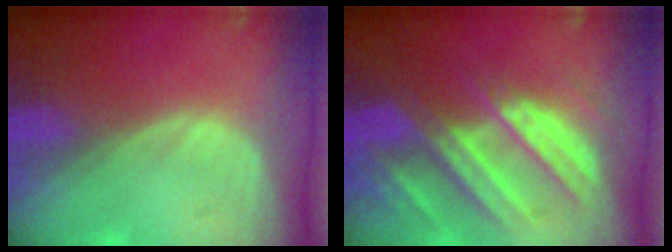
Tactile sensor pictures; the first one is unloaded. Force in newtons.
{"total": 10.6, "press": 9.4, "slide": 5.0}